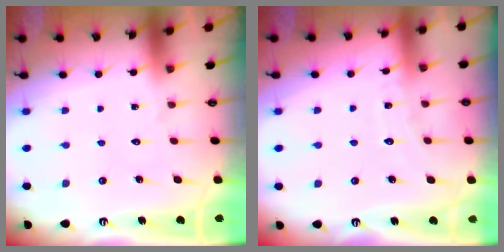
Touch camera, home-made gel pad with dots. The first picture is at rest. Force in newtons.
{"total": 4.6, "press": 4.6, "slide": 0.6}